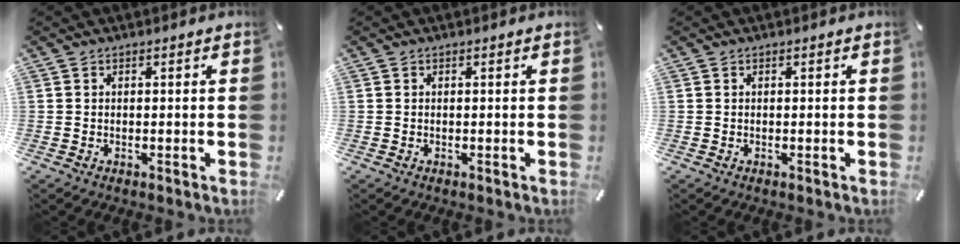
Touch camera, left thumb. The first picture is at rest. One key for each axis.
{"total": 0.0}
{"total": 0.0}